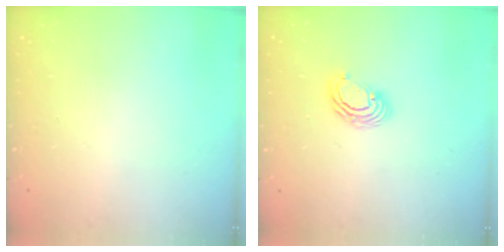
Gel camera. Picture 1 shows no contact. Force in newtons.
{"total": 5.4, "press": 5.4, "slide": 0.2}